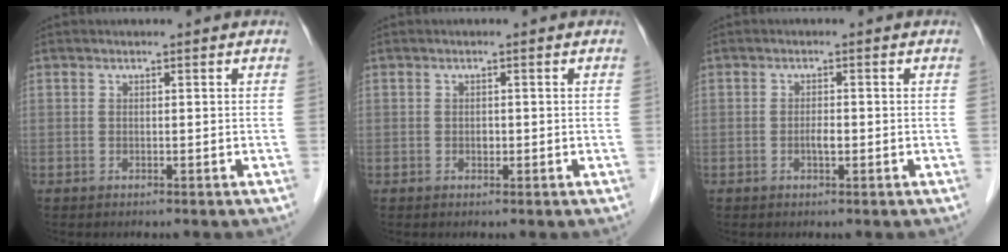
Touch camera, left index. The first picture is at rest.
{"total": 0.7, "force": [-0.4, 0.5, 0.3], "torque": [-0.005, -0.003, -0.009]}
{"total": 1.4, "force": [-0.6, 0.4, 1.1], "torque": [-0.022, -0.003, -0.013]}